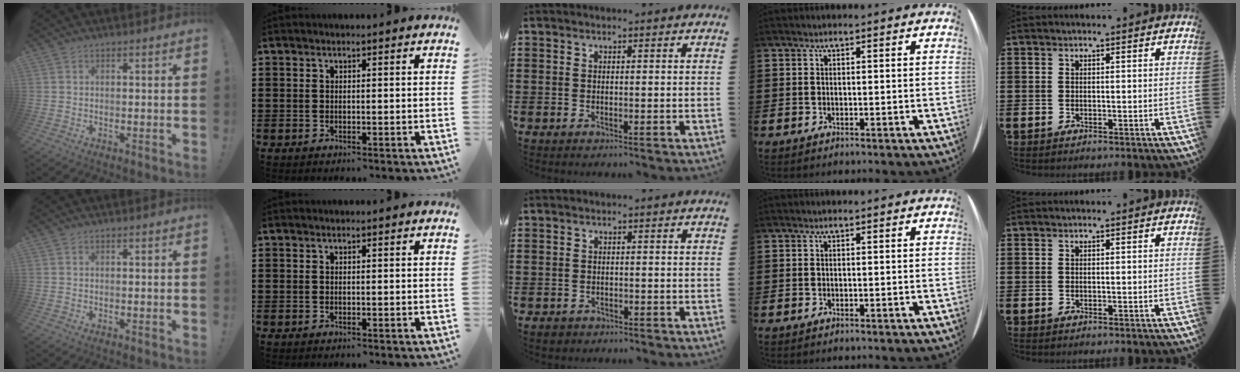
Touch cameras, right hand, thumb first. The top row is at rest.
{"middle": {"total": 0.8, "force": [-0.7, 0.4, 0.1], "torque": [-0.004, 0.000, -0.016]}}